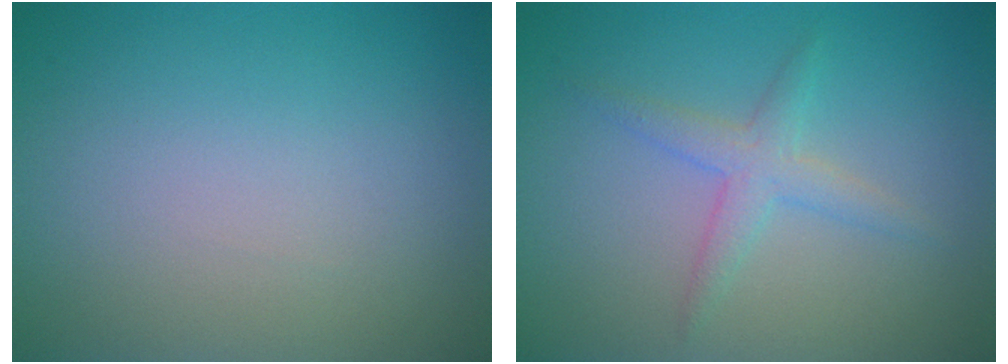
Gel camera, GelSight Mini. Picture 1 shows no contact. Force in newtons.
{"total": 2.2, "press": 2.2, "slide": 0.1}